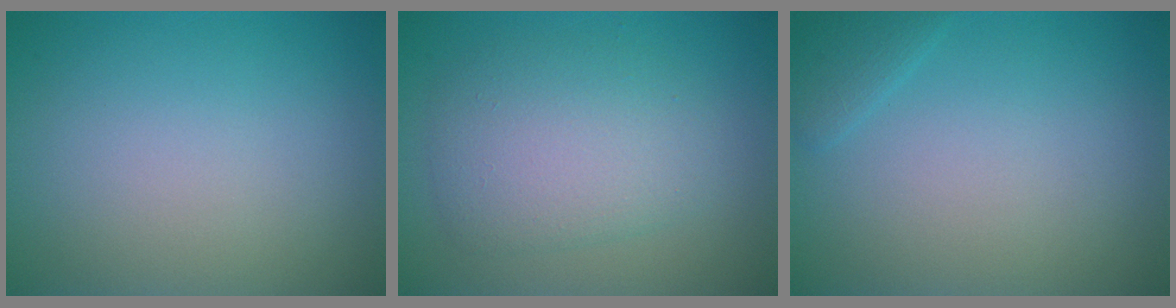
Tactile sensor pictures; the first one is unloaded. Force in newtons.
{"total": 4.6, "press": 4.6, "slide": 0.1}
{"total": 1.2, "press": 1.2, "slide": 0.0}